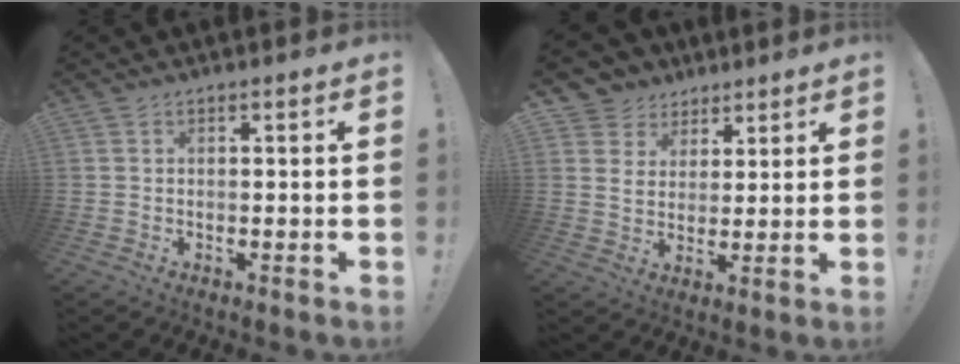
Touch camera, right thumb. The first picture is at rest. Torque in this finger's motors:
{"motor_torque": [0.16, 0.25, 0.06, 0.01, 0.03]}